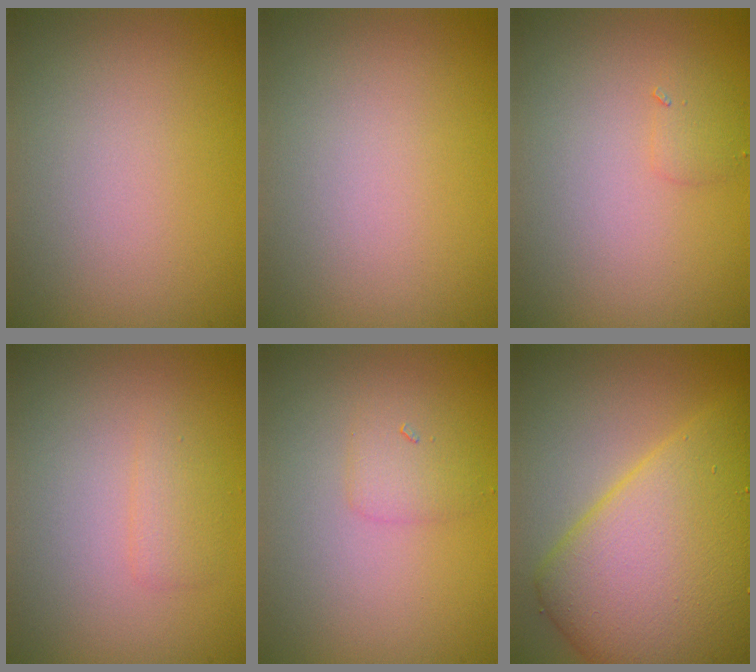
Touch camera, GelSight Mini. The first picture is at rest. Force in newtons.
{"total": 0.0}
{"total": 1.0, "press": 1.0, "slide": 0.0}
{"total": 1.2, "press": 1.2, "slide": 0.0}
{"total": 1.5, "press": 1.5, "slide": 0.2}
{"total": 12.0, "press": 12.0, "slide": 0.2}